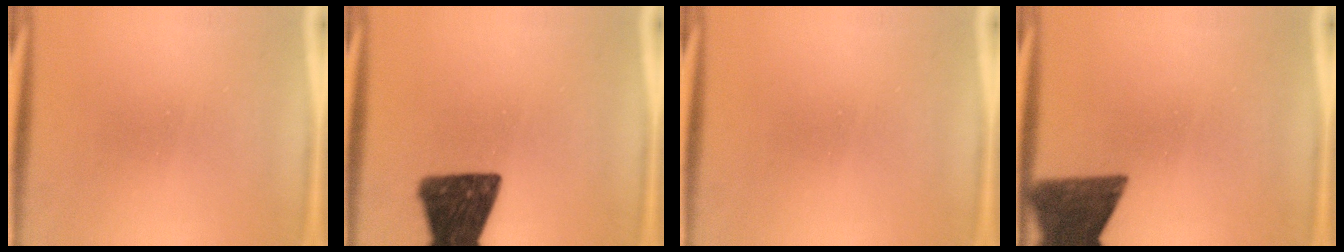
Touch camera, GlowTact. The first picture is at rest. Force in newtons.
{"total": 16.6}
{"total": 0.0}
{"total": 11.6}